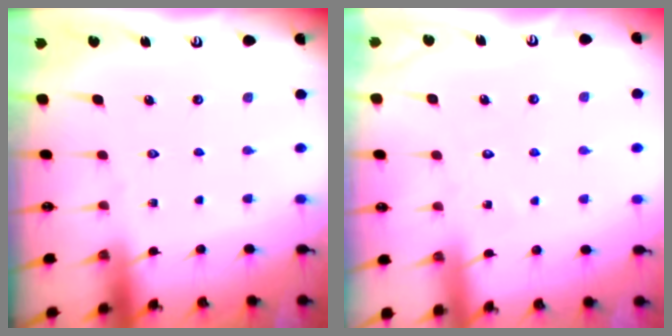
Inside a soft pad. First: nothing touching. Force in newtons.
{"total": 4.9, "press": 4.9, "slide": 0.3}